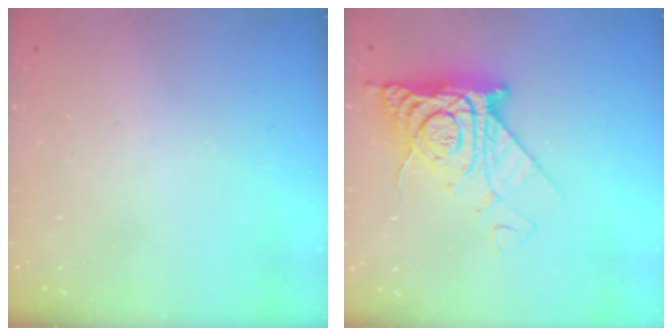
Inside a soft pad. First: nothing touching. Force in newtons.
{"total": 11.9, "press": 11.9, "slide": 1.4}